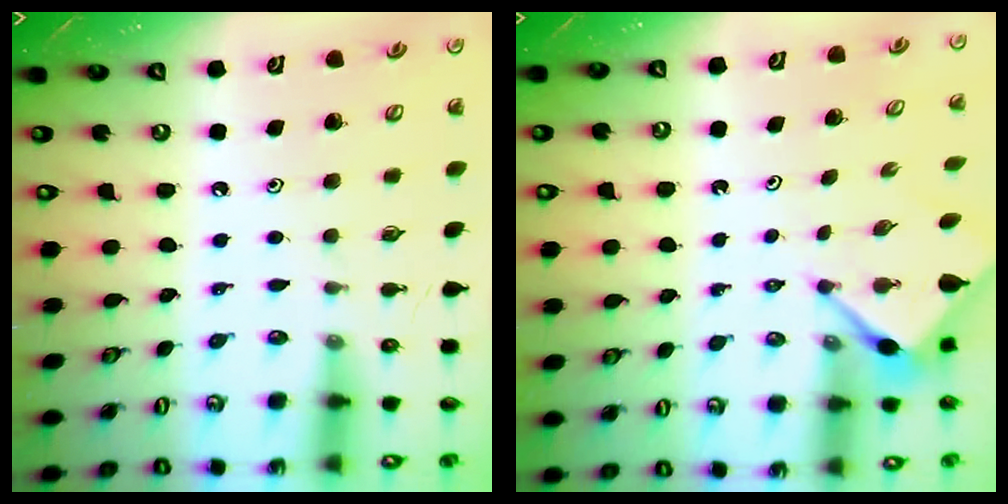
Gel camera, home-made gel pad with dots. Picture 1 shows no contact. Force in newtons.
{"total": 2.9, "press": 2.9, "slide": 0.3}